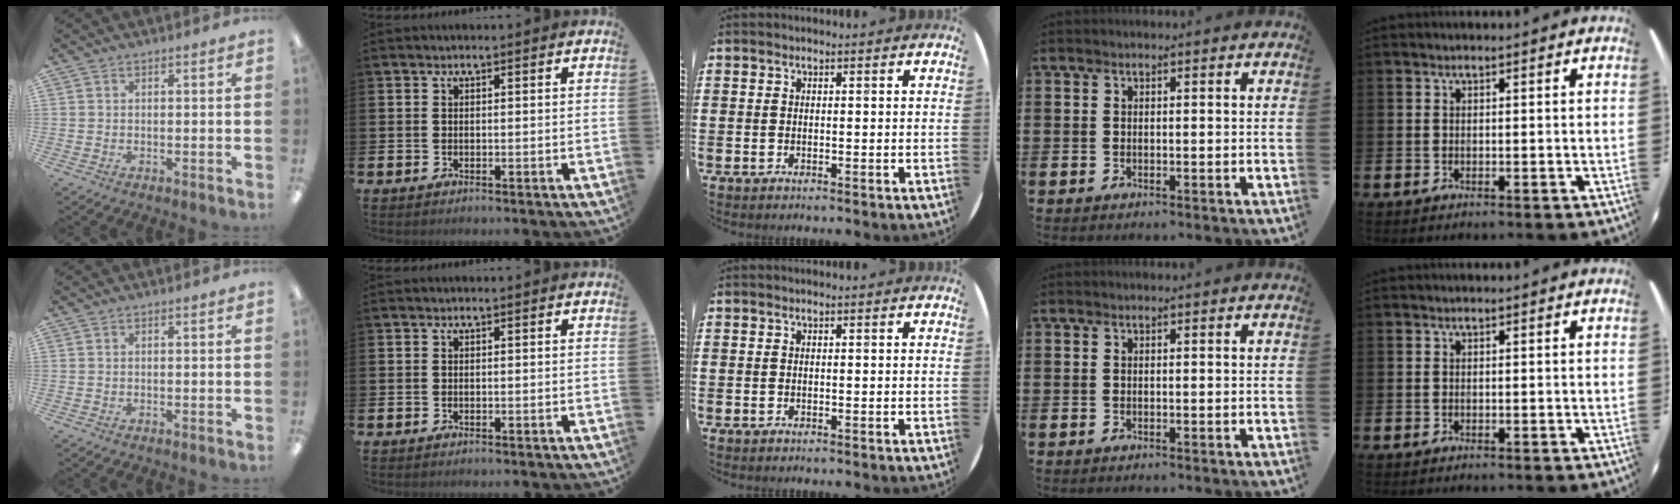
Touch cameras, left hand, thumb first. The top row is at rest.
{}